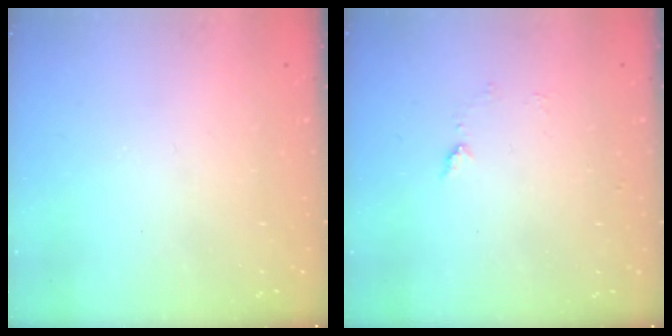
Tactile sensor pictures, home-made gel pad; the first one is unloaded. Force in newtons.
{"total": 5.2, "press": 5.1, "slide": 0.6}